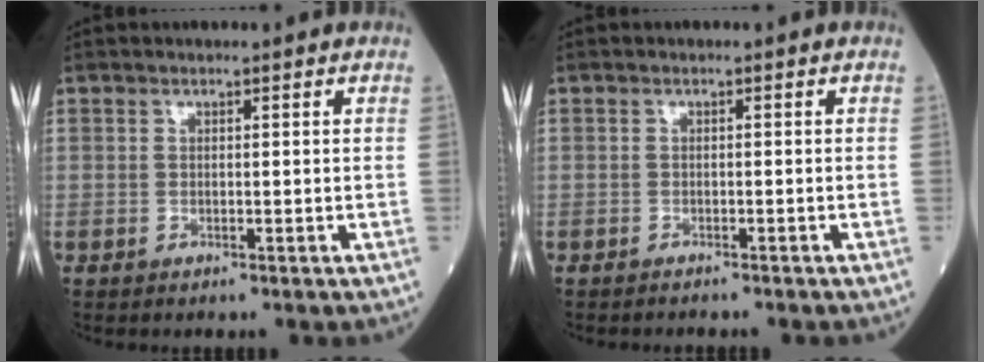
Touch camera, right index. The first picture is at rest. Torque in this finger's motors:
{"motor_torque": [-0.22, 0.00, 0.01, -0.02]}